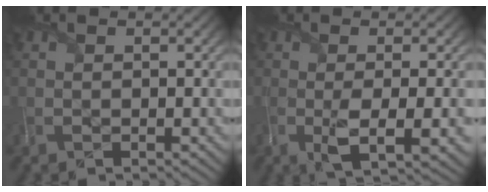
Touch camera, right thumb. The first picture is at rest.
{"total": 7.0, "force": [-1.7, 1.9, 6.5], "torque": [-0.118, -0.014, -0.023]}